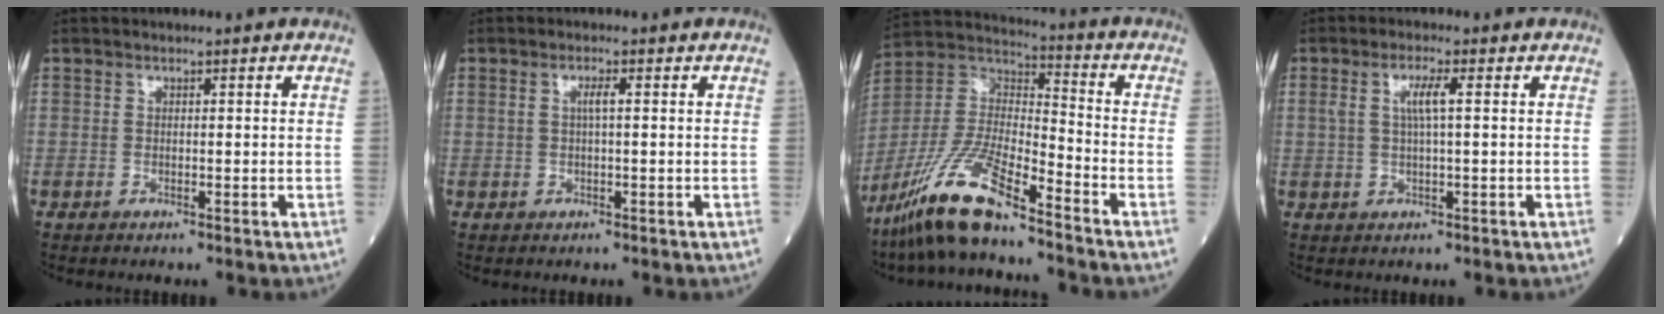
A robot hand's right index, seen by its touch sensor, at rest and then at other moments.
{"total": 1.5, "force": [0.3, 0.1, 1.5], "torque": [-0.030, 0.003, 0.003]}
{"total": 14.7, "force": [-10.9, 1.7, 9.7], "torque": [-0.208, -0.013, -0.206]}
{"total": 3.4, "force": [0.7, 0.2, 3.3], "torque": [-0.068, 0.006, 0.014]}